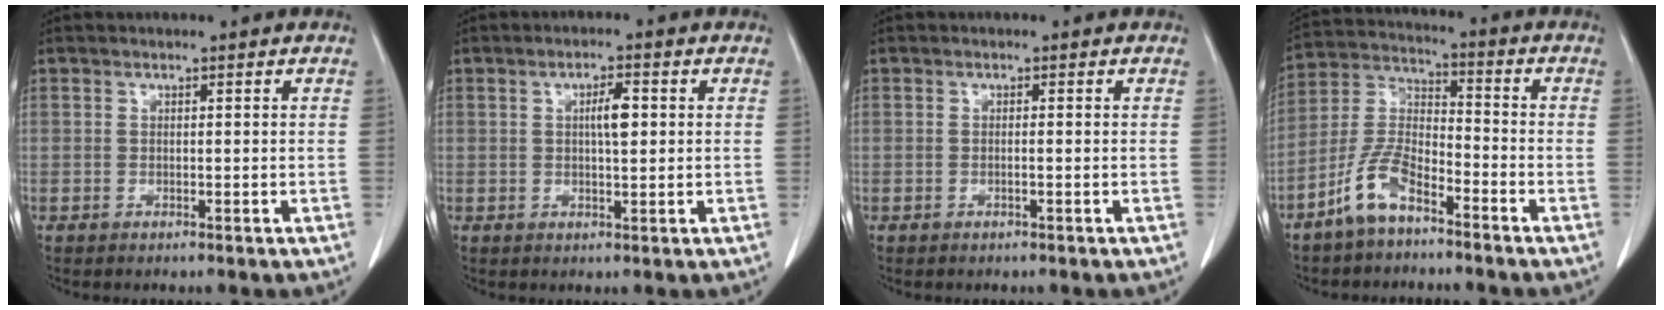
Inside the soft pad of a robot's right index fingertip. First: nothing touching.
{"total": 3.5, "force": [0.6, 0.8, 3.3], "torque": [-0.057, 0.003, 0.010]}
{"total": 0.5, "force": [-0.2, -0.2, 0.4], "torque": [-0.009, 0.000, -0.003]}
{"total": 8.8, "force": [-6.0, 3.1, 5.7], "torque": [-0.132, 0.002, -0.124]}